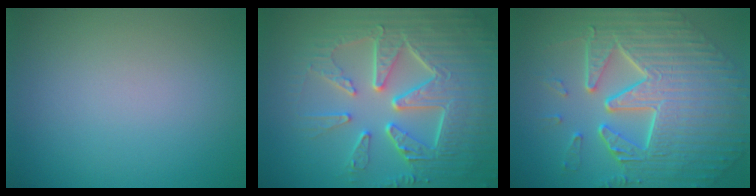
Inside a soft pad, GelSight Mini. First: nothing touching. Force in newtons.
{"total": 9.1, "press": 6.5, "slide": 6.3}
{"total": 10.8, "press": 7.4, "slide": 7.9}